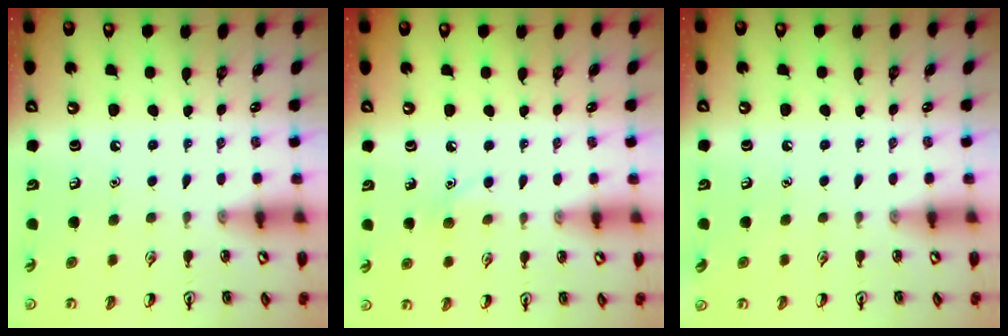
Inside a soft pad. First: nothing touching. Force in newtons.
{"total": 5.6, "press": 5.3, "slide": 1.7}
{"total": 0.0}